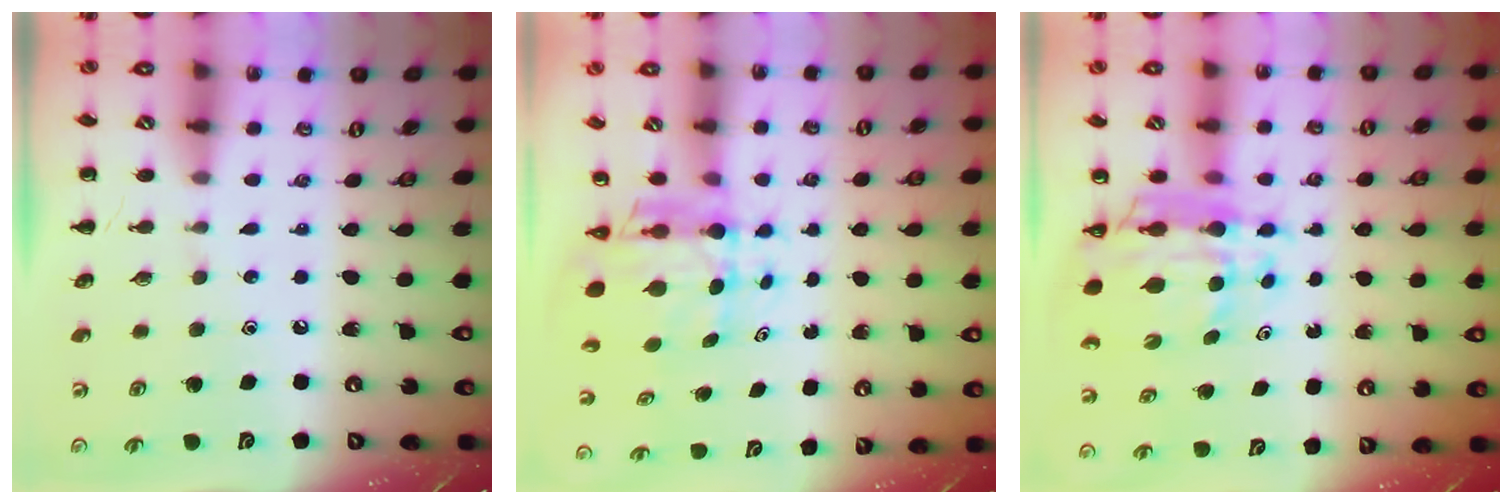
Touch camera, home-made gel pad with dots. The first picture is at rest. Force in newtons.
{"total": 6.1, "press": 5.7, "slide": 2.2}
{"total": 10.7, "press": 10.2, "slide": 3.1}